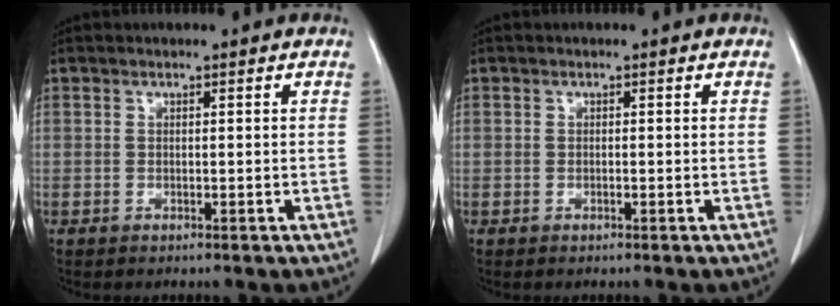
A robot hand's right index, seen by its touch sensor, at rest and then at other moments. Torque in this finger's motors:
{"motor_torque": [0.02, -0.02, 0.01, 0.00]}